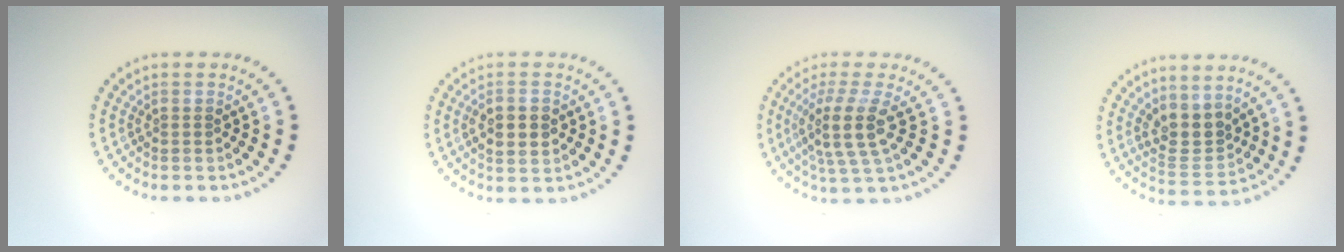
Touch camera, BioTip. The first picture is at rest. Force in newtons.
{"total": 3.0, "press": 3.0, "slide": 0.1}
{"total": 4.2, "press": 3.3, "slide": 2.6}
{"total": 3.3, "press": 2.9, "slide": 1.6}